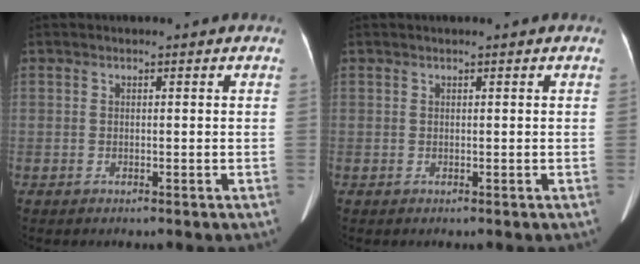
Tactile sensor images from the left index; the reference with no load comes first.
{"total": 0.0}